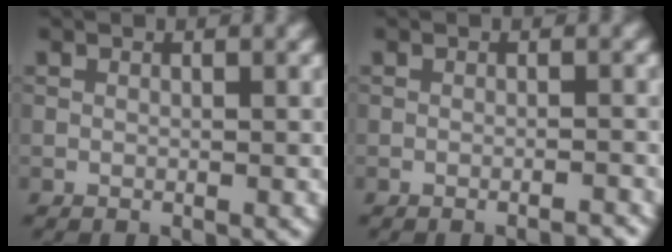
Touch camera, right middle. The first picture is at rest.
{"total": 1.4, "force": [-0.9, 0.2, 1.0], "torque": [-0.006, 0.001, -0.017]}